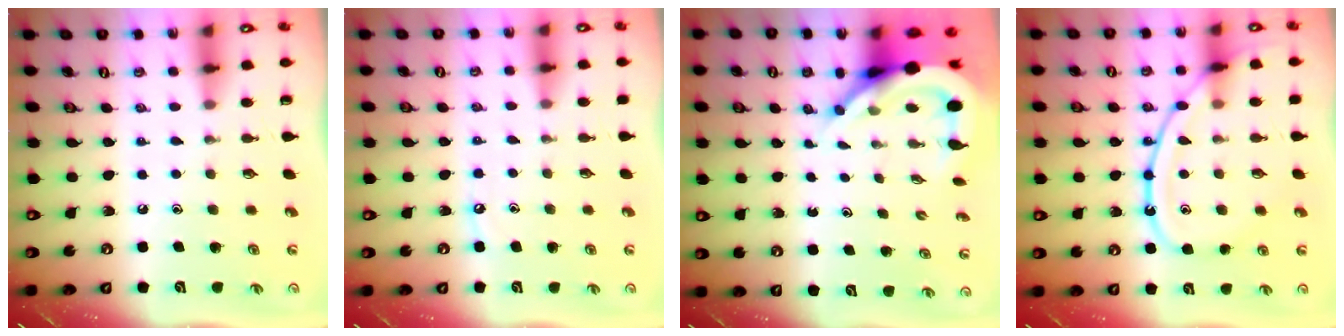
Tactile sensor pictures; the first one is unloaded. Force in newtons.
{"total": 4.0, "press": 3.9, "slide": 0.6}
{"total": 10.3, "press": 10.2, "slide": 1.3}
{"total": 15.1, "press": 15.0, "slide": 1.1}